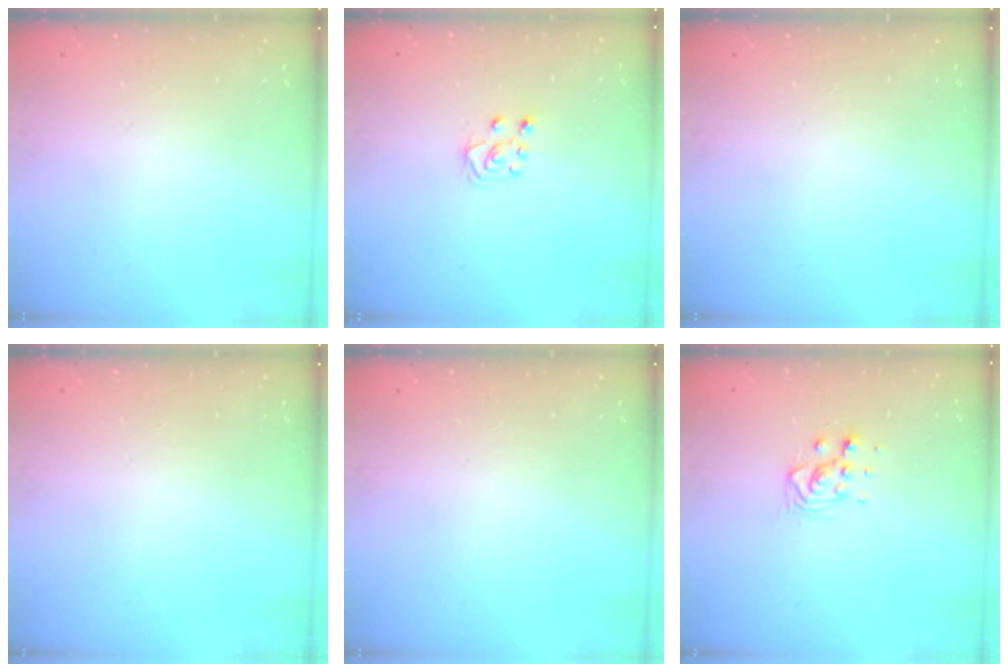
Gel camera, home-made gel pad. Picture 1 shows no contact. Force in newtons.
{"total": 5.8, "press": 5.8, "slide": 0.5}
{"total": 0.0}
{"total": 0.0}
{"total": 0.0}
{"total": 6.6, "press": 6.5, "slide": 1.0}